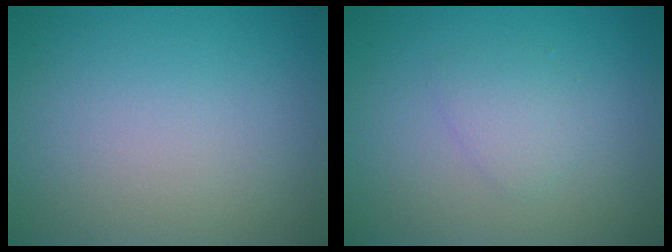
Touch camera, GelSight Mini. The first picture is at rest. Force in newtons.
{"total": 1.6, "press": 1.6, "slide": 0.1}